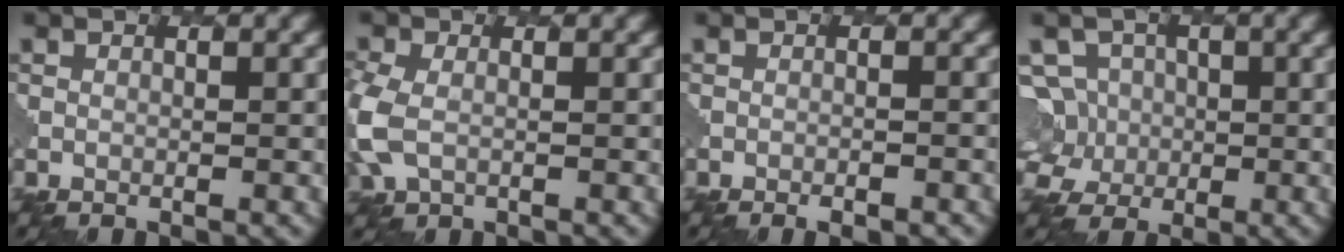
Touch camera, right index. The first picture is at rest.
{"total": 4.0, "force": [-0.6, 2.9, 2.7], "torque": [-0.083, -0.005, -0.021]}
{"total": 1.9, "force": [-1.4, 0.6, 1.1], "torque": [-0.011, 0.010, -0.019]}
{"total": 6.6, "force": [0.5, 6.0, 2.7], "torque": [-0.062, 0.034, -0.023]}